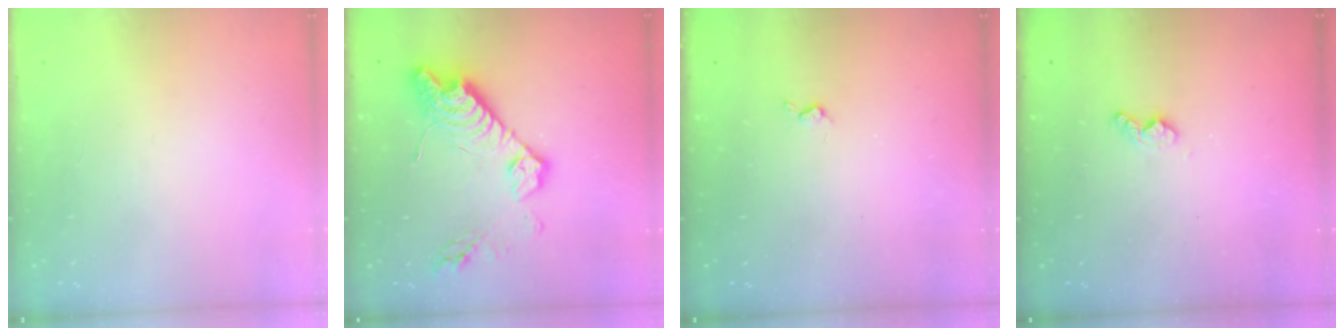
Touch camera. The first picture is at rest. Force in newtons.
{"total": 15.9, "press": 15.8, "slide": 1.1}
{"total": 2.2, "press": 2.1, "slide": 0.5}
{"total": 5.9, "press": 5.9, "slide": 0.5}